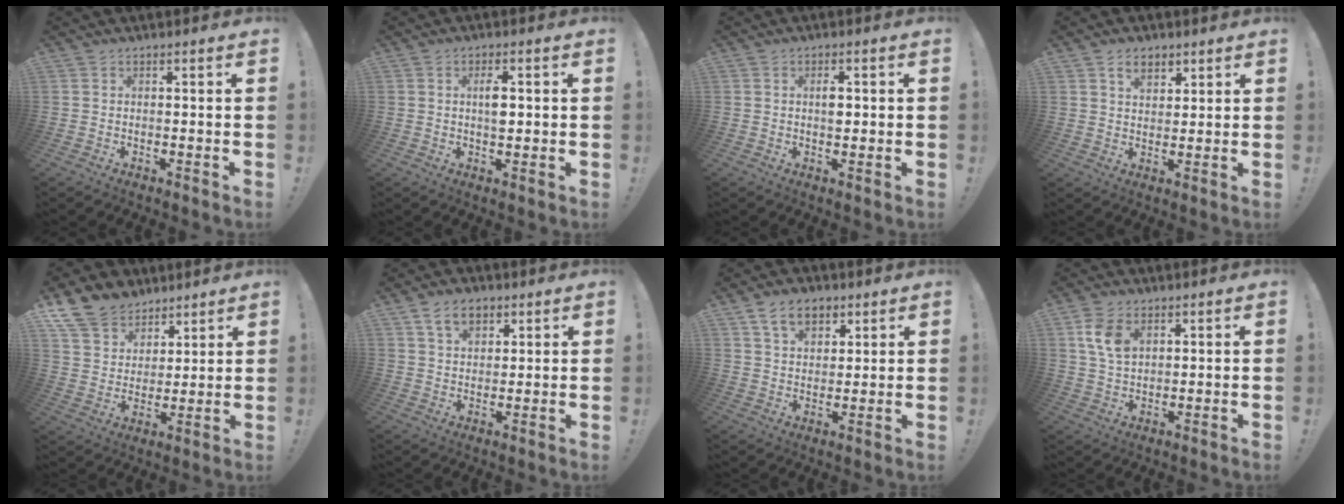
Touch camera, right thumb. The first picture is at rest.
{"total": 4.5, "force": [0.5, 1.9, 4.0], "torque": [-0.057, -0.003, 0.002]}
{"total": 2.9, "force": [0.3, 1.5, 2.5], "torque": [-0.027, -0.004, -0.002]}
{"total": 5.3, "force": [3.3, 3.3, 2.4], "torque": [-0.034, -0.010, 0.059]}
{"total": 12.7, "force": [9.0, 8.4, 3.0], "torque": [-0.057, -0.063, 0.176]}
{"total": 7.9, "force": [4.5, 5.0, 4.3], "torque": [-0.071, -0.004, 0.084]}
{"total": 9.2, "force": [5.1, 6.0, 4.8], "torque": [-0.076, -0.009, 0.098]}
{"total": 8.2, "force": [3.5, 5.0, 5.5], "torque": [-0.097, -0.006, 0.065]}